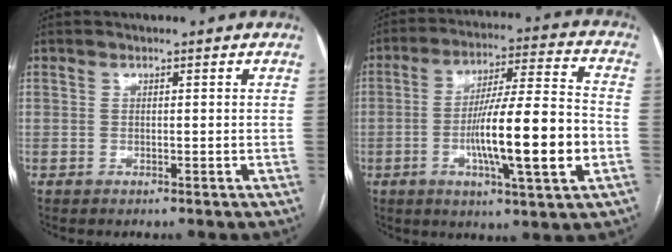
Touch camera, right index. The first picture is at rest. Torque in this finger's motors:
{"motor_torque": [2.14, 0.00, 1.05, 0.21]}